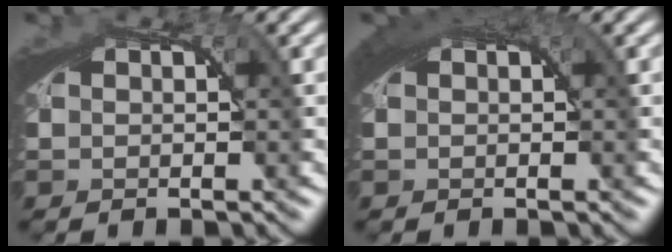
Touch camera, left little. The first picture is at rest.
{"total": 2.2, "force": [1.2, 0.5, 1.8], "torque": [-0.020, 0.011, 0.014]}